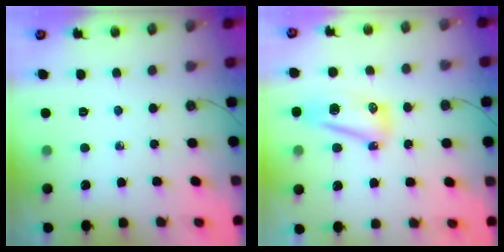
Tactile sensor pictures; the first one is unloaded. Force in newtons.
{"total": 10.8, "press": 10.8, "slide": 1.3}